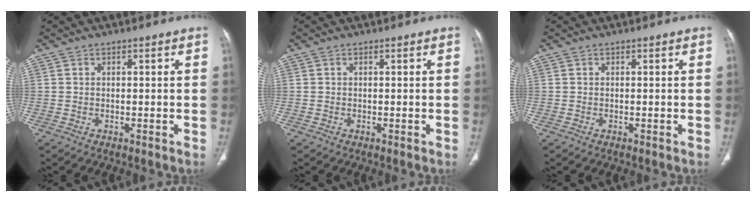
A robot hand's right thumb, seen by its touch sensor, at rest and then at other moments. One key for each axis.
{"total": 0.0}
{"total": 0.0}